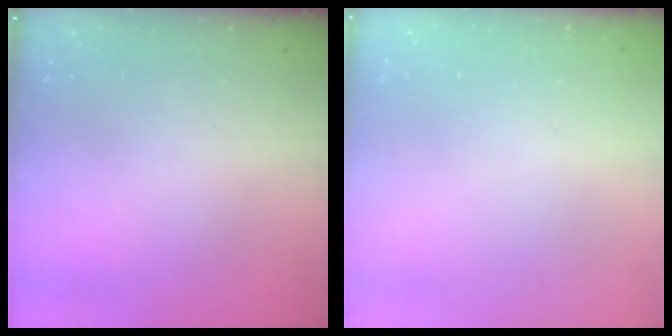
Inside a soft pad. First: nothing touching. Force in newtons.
{"total": 0.0}